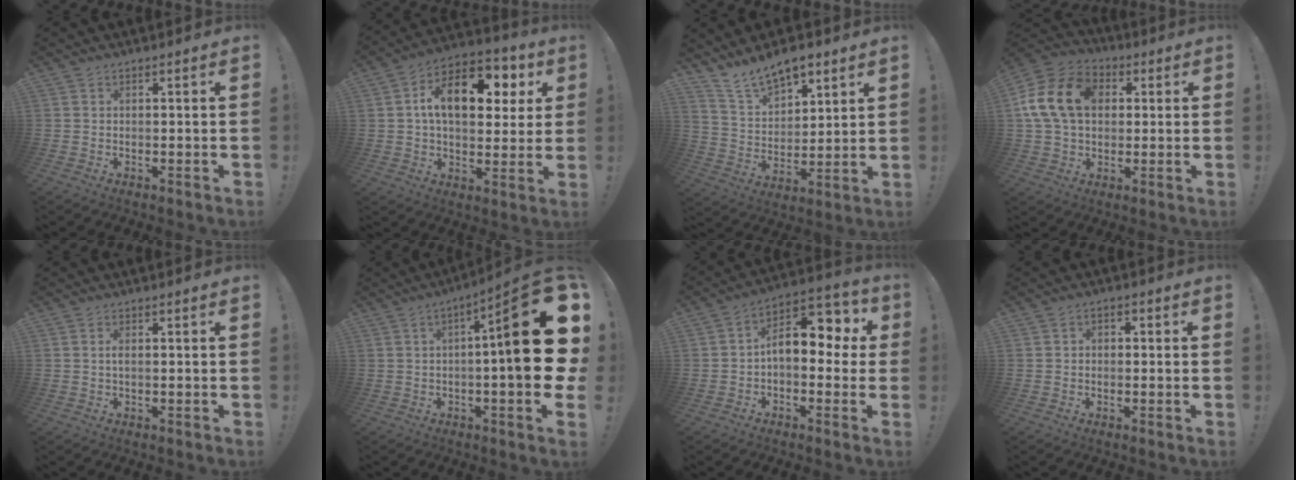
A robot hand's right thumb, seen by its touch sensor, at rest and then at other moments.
{"total": 17.1, "force": [5.0, 9.9, 12.9], "torque": [-0.185, -0.010, 0.083]}
{"total": 12.2, "force": [9.6, 5.9, 4.7], "torque": [-0.093, -0.062, 0.184]}
{"total": 17.4, "force": [3.5, 12.9, 11.2], "torque": [-0.196, 0.015, 0.069]}
{"total": 1.1, "force": [-0.2, 0.2, 1.1], "torque": [-0.022, 0.001, -0.004]}
{"total": 24.0, "force": [1.6, 5.1, 23.4], "torque": [-0.333, -0.014, 0.021]}
{"total": 12.1, "force": [1.9, 7.4, 9.3], "torque": [-0.125, -0.004, 0.034]}
{"total": 2.1, "force": [-1.3, 1.3, 1.0], "torque": [-0.012, 0.011, -0.025]}